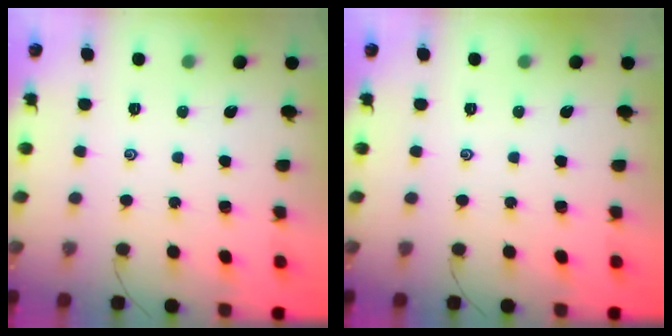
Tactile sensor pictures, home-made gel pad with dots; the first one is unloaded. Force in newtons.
{"total": 0.0}